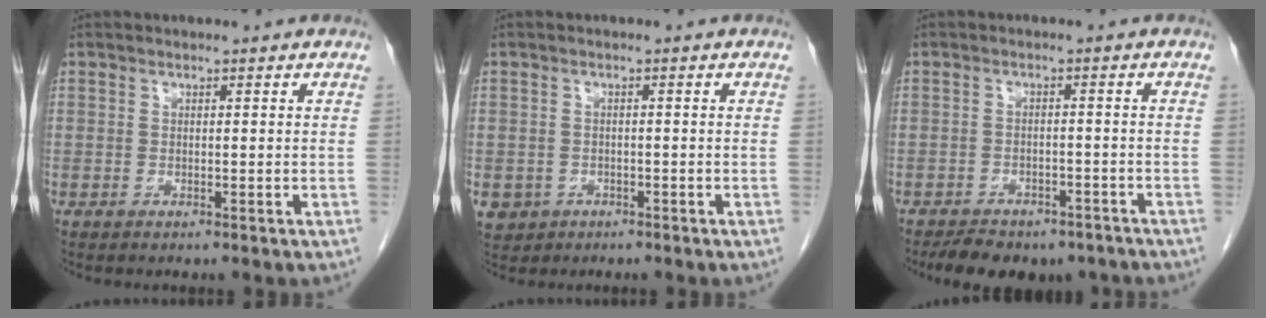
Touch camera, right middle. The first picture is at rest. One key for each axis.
{"total": 4.5, "fx": -2.2, "fy": 3.9, "fz": 0.7, "tx": -0.016, "ty": 0.004, "tz": -0.030}
{"total": 10.5, "fx": -8.4, "fy": 4.8, "fz": 4.1, "tx": -0.059, "ty": 0.000, "tz": -0.107}